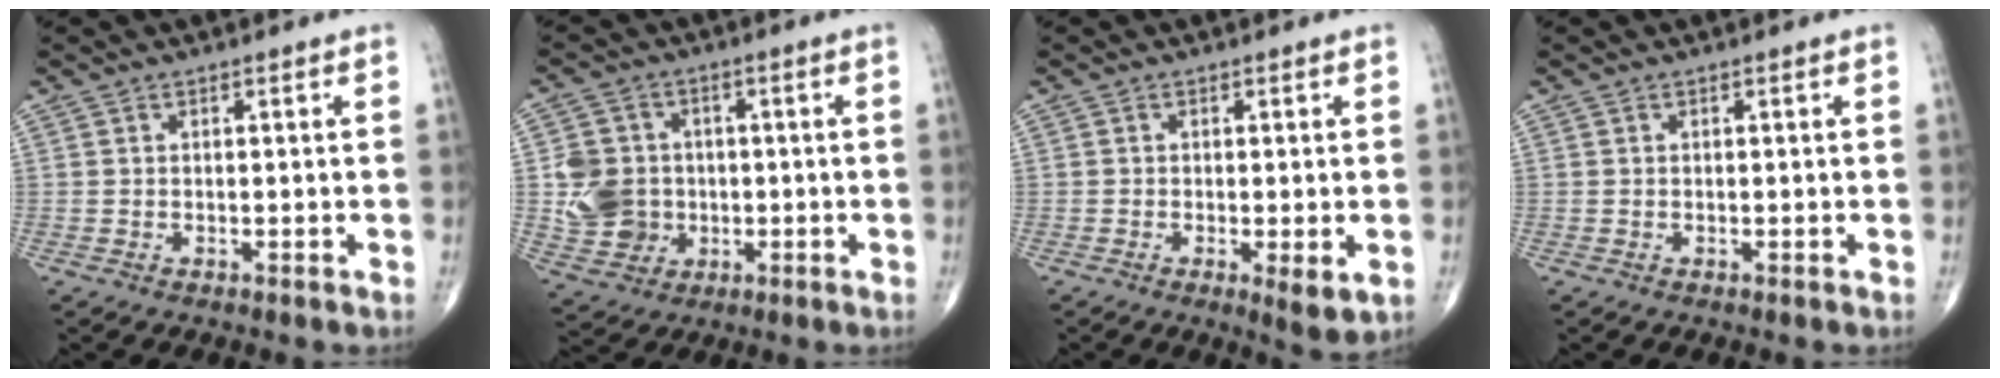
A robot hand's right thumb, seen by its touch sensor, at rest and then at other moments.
{"total": 9.4, "force": [-0.4, 8.5, 4.0], "torque": [-0.047, 0.006, -0.001]}
{"total": 4.3, "force": [-1.1, 1.1, 4.0], "torque": [-0.065, -0.013, -0.019]}
{"total": 0.0}